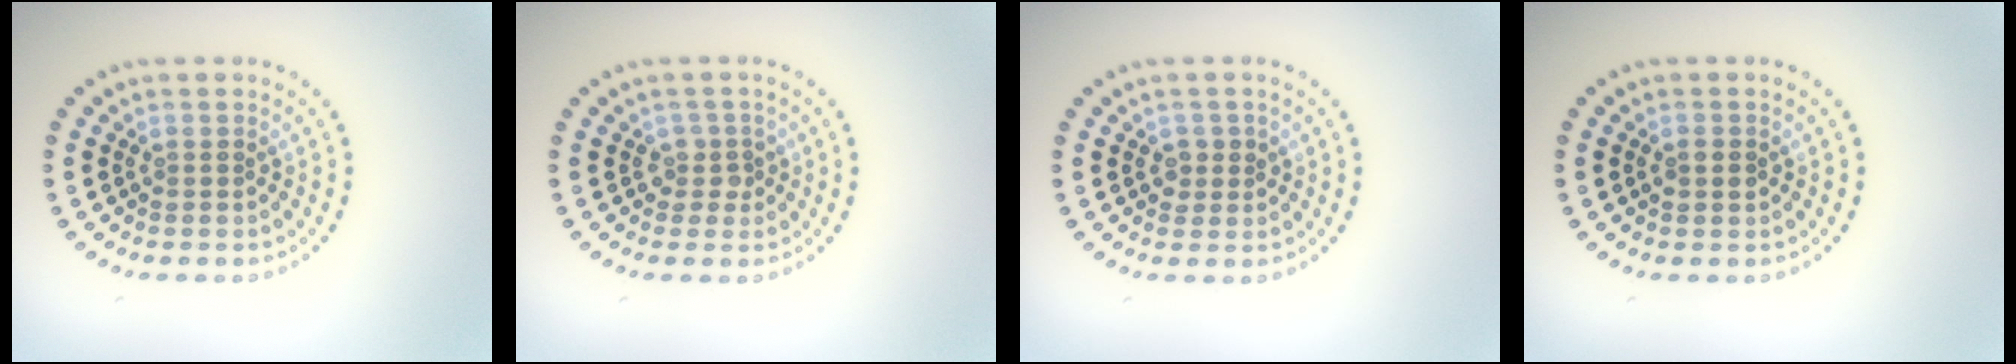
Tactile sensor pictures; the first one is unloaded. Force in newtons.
{"total": 1.3, "press": 1.1, "slide": 0.7}
{"total": 1.3, "press": 1.2, "slide": 0.6}
{"total": 1.3, "press": 1.3, "slide": 0.1}